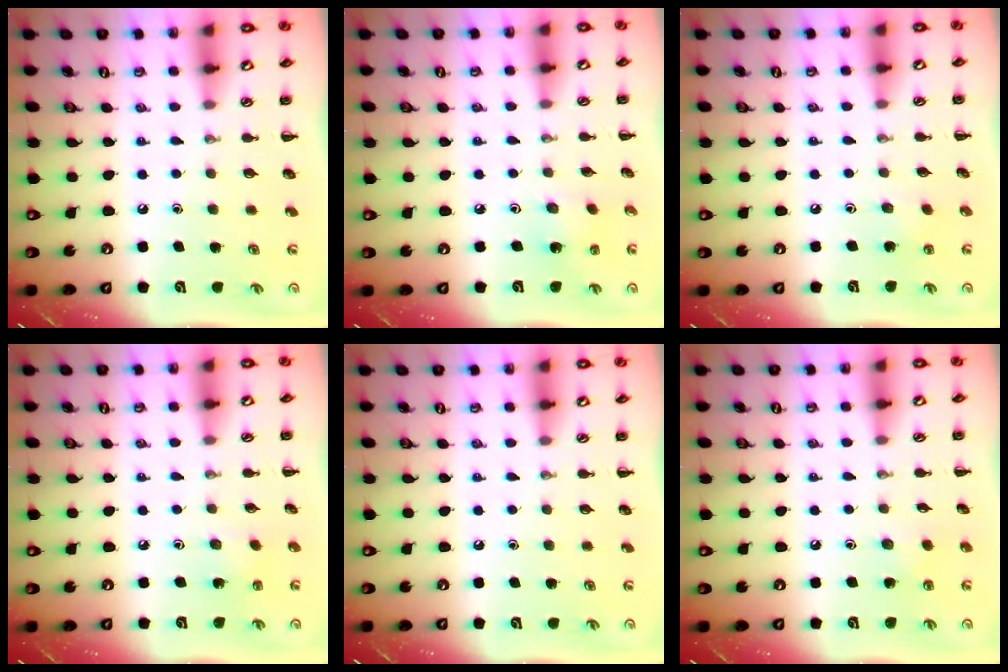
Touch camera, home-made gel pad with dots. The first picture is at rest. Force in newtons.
{"total": 1.8, "press": 1.7, "slide": 0.8}
{"total": 2.4, "press": 2.4, "slide": 0.4}
{"total": 2.5, "press": 2.4, "slide": 0.8}
{"total": 0.0}
{"total": 3.8, "press": 3.6, "slide": 1.0}